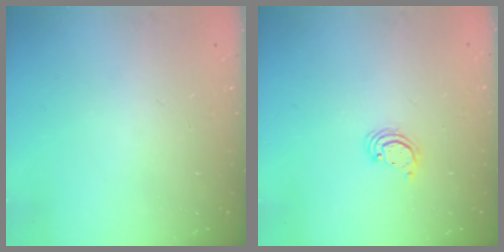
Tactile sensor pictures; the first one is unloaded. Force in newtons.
{"total": 2.2, "press": 2.2, "slide": 0.1}